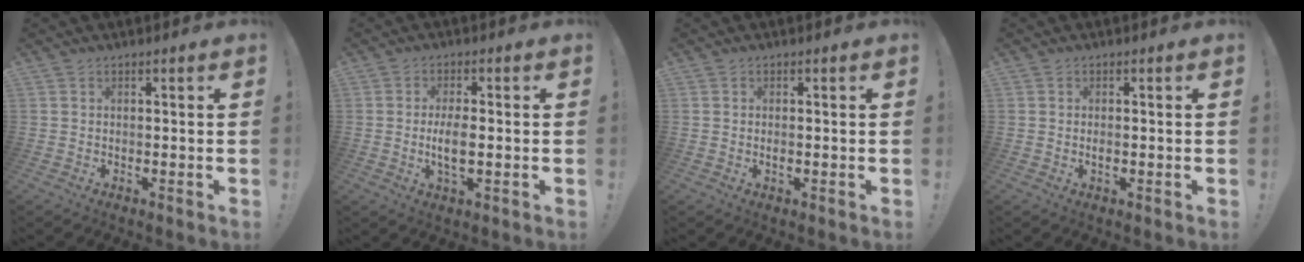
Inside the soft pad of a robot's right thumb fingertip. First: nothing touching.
{"total": 6.1, "force": [-0.7, 2.0, 5.7], "torque": [-0.117, -0.006, -0.015]}
{"total": 1.1, "force": [-0.4, 0.3, 1.0], "torque": [-0.016, -0.001, -0.008]}
{"total": 1.2, "force": [-0.4, 0.4, 1.0], "torque": [-0.017, -0.001, -0.008]}